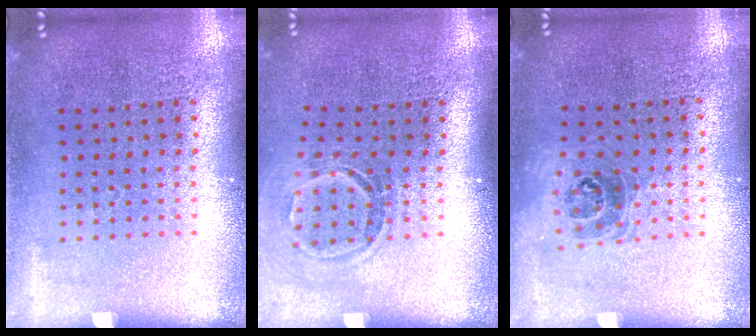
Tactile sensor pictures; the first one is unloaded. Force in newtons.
{"total": 1.6, "press": 1.1, "slide": 1.2}
{"total": 1.1, "press": 0.9, "slide": 0.6}